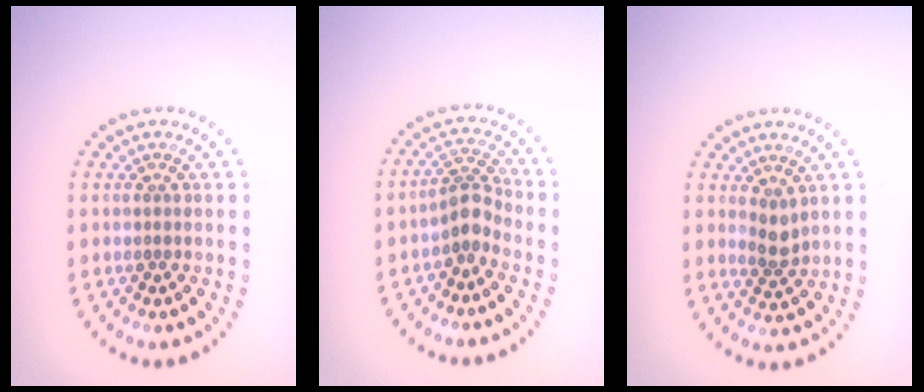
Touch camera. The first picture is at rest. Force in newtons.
{"total": 2.4, "press": 1.8, "slide": 1.6}
{"total": 1.8, "press": 1.4, "slide": 1.1}